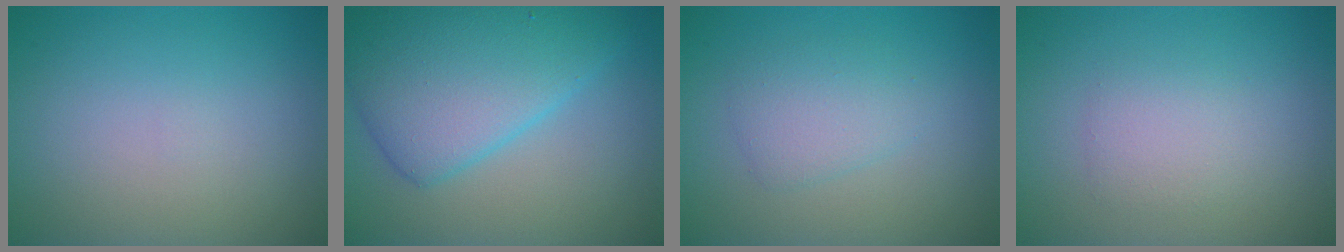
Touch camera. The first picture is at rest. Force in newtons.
{"total": 7.8, "press": 7.8, "slide": 0.0}
{"total": 2.4, "press": 2.4, "slide": 0.0}
{"total": 1.9, "press": 1.9, "slide": 0.1}